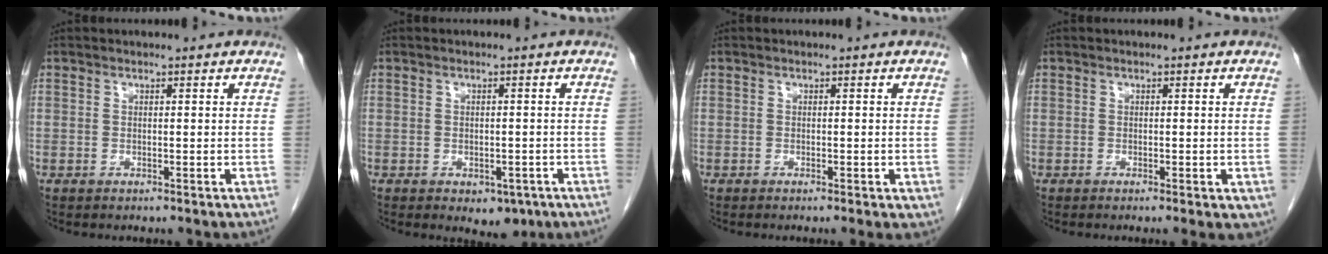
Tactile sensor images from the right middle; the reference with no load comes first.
{"total": 4.2, "force": [-2.2, 2.5, 2.6], "torque": [-0.022, 0.000, -0.019]}
{"total": 2.7, "force": [-1.2, 0.7, 2.4], "torque": [-0.022, -0.005, -0.013]}
{"total": 3.3, "force": [-1.4, 1.0, 2.9], "torque": [-0.025, -0.005, -0.017]}